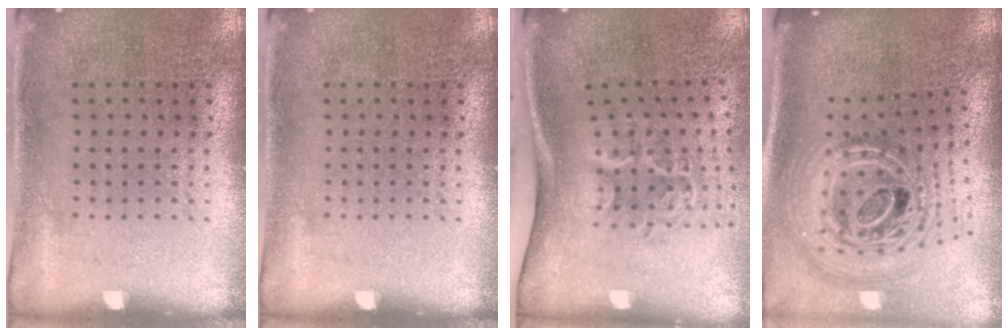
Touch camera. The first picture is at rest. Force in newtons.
{"total": 0.0}
{"total": 2.1, "press": 1.3, "slide": 1.6}
{"total": 2.9, "press": 2.0, "slide": 2.1}